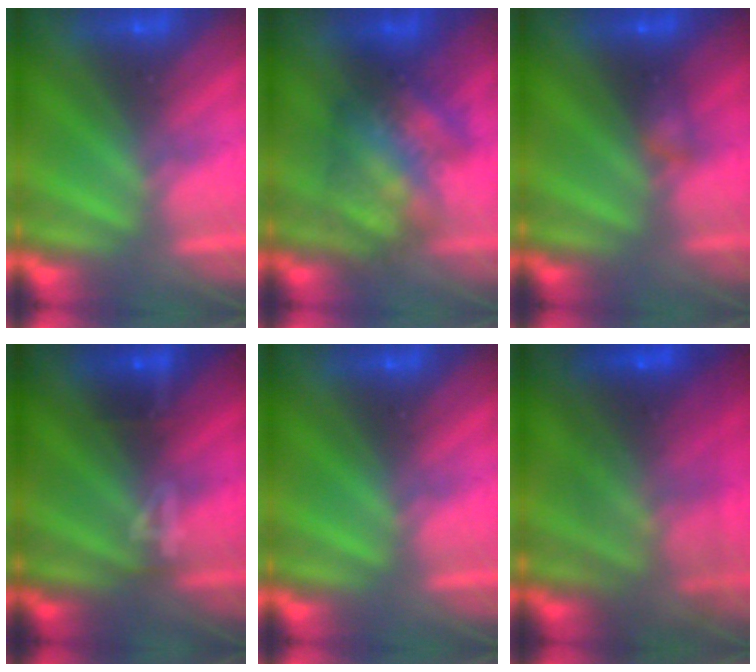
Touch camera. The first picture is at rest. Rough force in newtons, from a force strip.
{"total": 3.9}
{"total": 2.2}
{"total": 3.7}
{"total": 0.0}
{"total": 6.5}